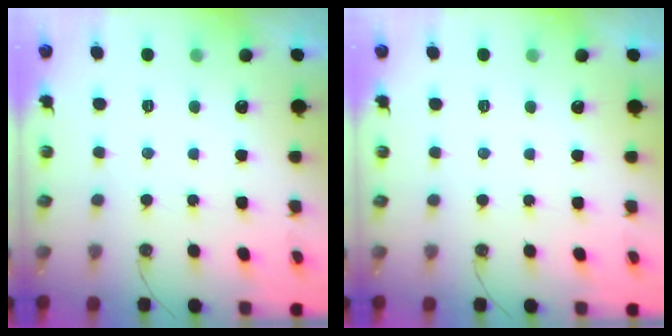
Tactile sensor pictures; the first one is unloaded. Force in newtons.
{"total": 0.0}